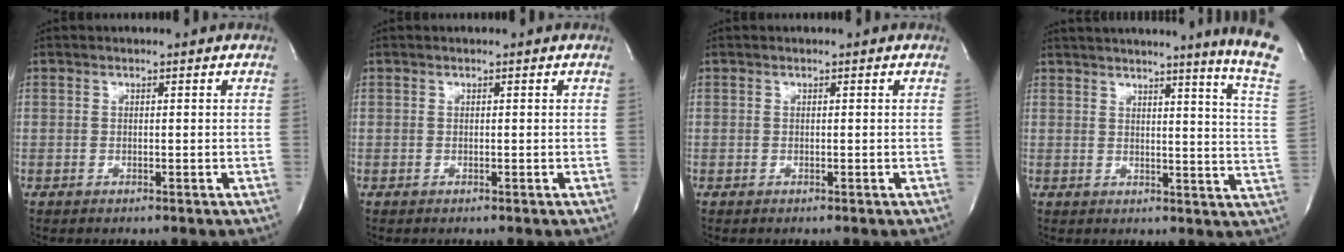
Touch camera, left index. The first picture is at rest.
{"total": 0.0}
{"total": 0.0}
{"total": 15.6, "force": [12.6, -3.1, 8.7], "torque": [-0.122, -0.085, 0.133]}